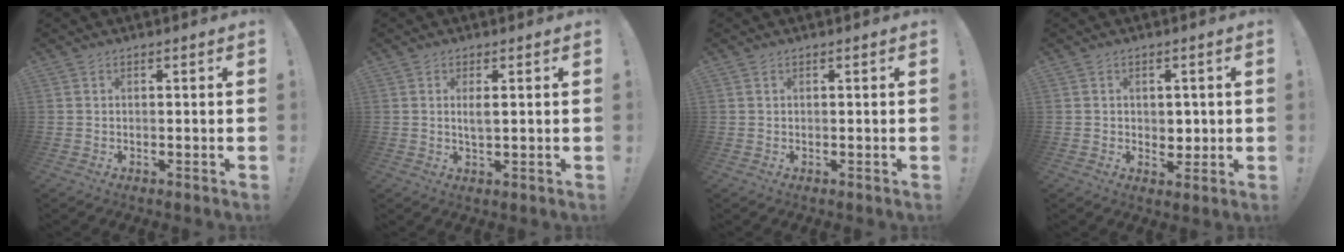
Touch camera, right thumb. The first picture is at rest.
{"total": 2.6, "force": [0.8, 0.6, 2.4], "torque": [-0.032, -0.009, 0.011]}
{"total": 0.0}
{"total": 3.8, "force": [1.0, 3.5, 1.2], "torque": [0.004, -0.011, 0.016]}